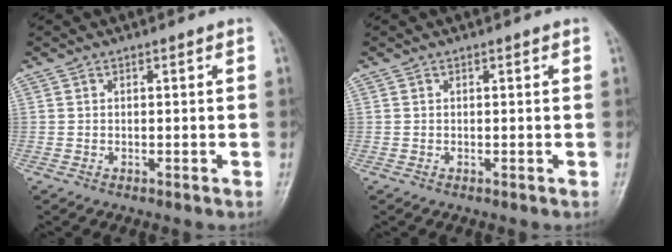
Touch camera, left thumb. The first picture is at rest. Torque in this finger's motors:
{"motor_torque": [-0.14, -0.01, -0.02, 0.15, 0.00]}